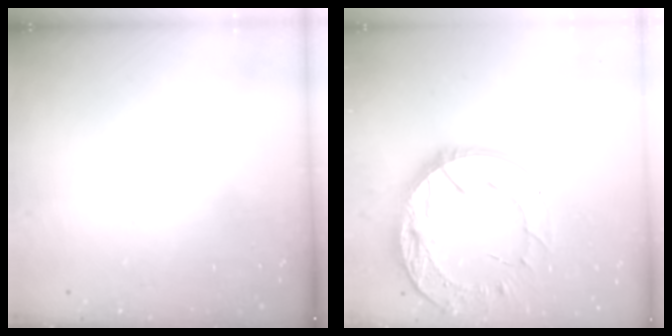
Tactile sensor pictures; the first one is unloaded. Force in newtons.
{"total": 21.2, "press": 21.1, "slide": 2.1}